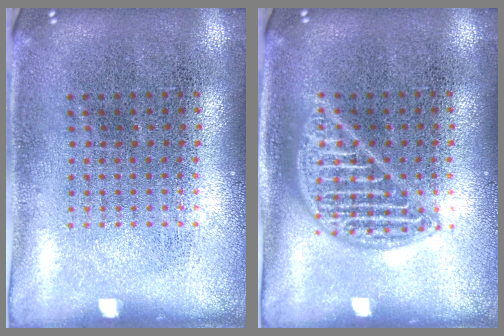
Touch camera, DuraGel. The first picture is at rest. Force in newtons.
{"total": 2.2, "press": 2.2, "slide": 0.2}